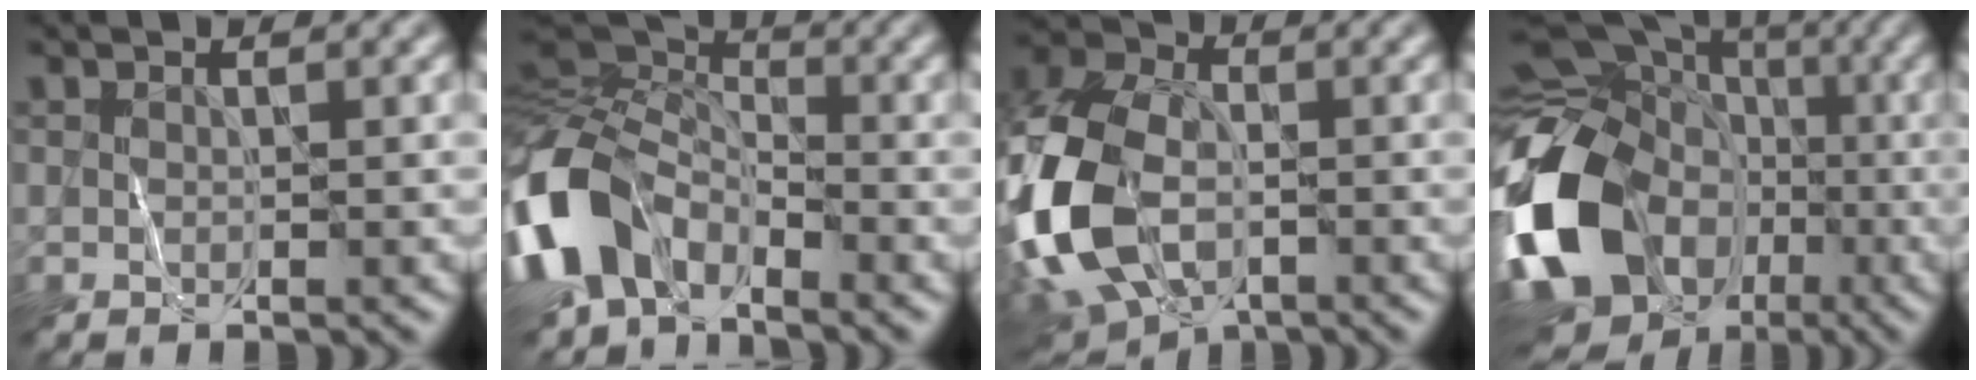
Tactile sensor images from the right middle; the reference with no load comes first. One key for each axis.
{"total": 11.4, "fx": -5.0, "fy": 7.3, "fz": 7.1, "tx": -0.170, "ty": -0.018, "tz": -0.108}
{"total": 13.9, "fx": -4.1, "fy": 8.8, "fz": 9.9, "tx": -0.242, "ty": -0.023, "tz": -0.084}
{"total": 16.7, "fx": -4.5, "fy": 13.1, "fz": 9.4, "tx": -0.216, "ty": -0.006, "tz": -0.095}